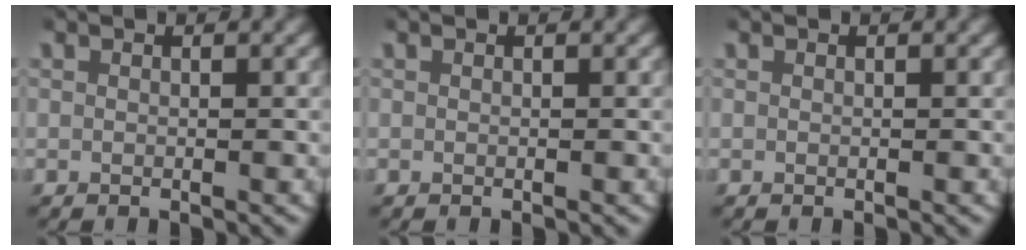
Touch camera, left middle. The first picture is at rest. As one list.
[{"total": 0.0}, {"total": 0.0}]